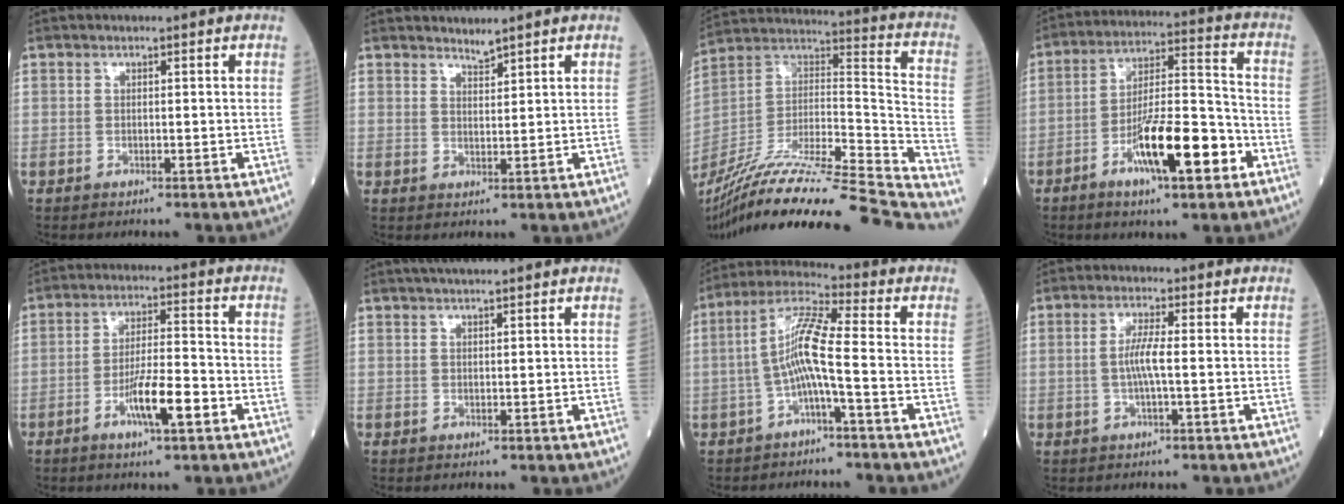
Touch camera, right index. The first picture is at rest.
{"total": 1.7, "force": [1.6, -0.3, 0.1], "torque": [-0.003, -0.005, 0.034]}
{"total": 38.3, "force": [-33.4, 1.9, 18.7], "torque": [-0.257, -0.055, -0.501]}
{"total": 13.9, "force": [-6.2, 2.6, 12.2], "torque": [-0.213, 0.003, -0.101]}
{"total": 8.0, "force": [-3.5, 1.0, 7.1], "torque": [-0.132, -0.001, -0.059]}
{"total": 3.0, "force": [2.6, -0.1, 1.5], "torque": [-0.022, 0.020, 0.047]}
{"total": 7.7, "force": [-1.8, 0.1, 7.5], "torque": [-0.151, 0.022, -0.037]}
{"total": 3.6, "force": [-0.2, -0.1, 3.6], "torque": [-0.074, -0.001, -0.004]}